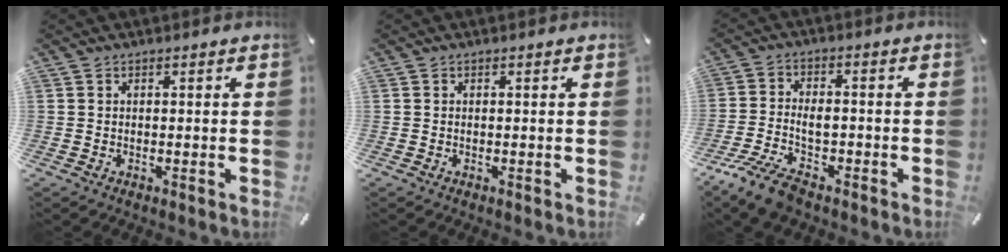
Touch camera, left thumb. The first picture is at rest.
{"total": 0.0}
{"total": 8.3, "force": [-4.3, 4.6, 5.5], "torque": [-0.119, 0.015, -0.079]}